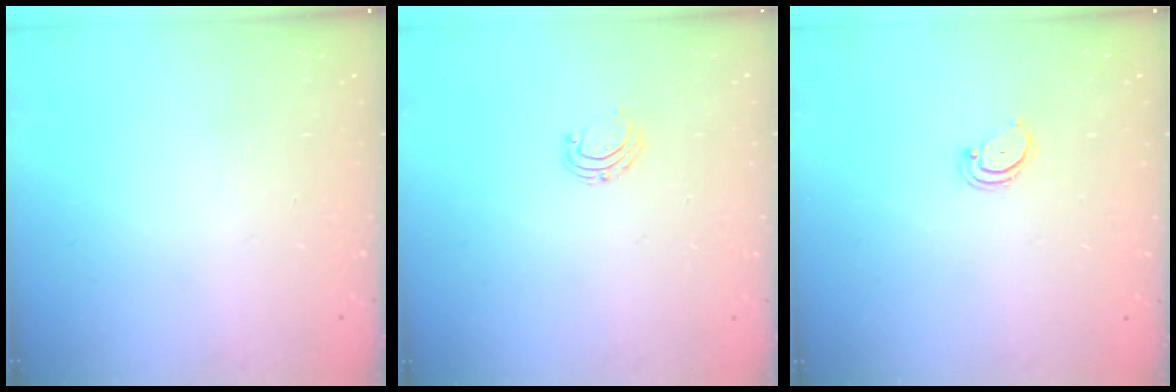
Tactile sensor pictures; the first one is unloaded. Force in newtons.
{"total": 4.7, "press": 4.7, "slide": 0.4}
{"total": 2.2, "press": 2.2, "slide": 0.3}